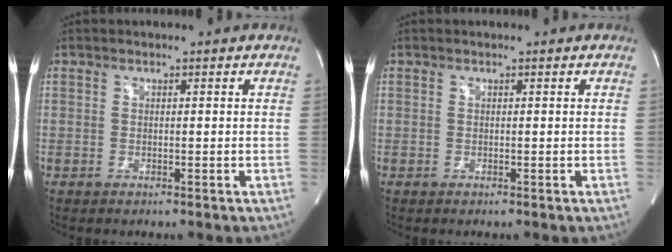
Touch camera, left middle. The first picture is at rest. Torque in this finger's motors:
{"motor_torque": [-0.14, 0.01, 0.09, 0.01]}